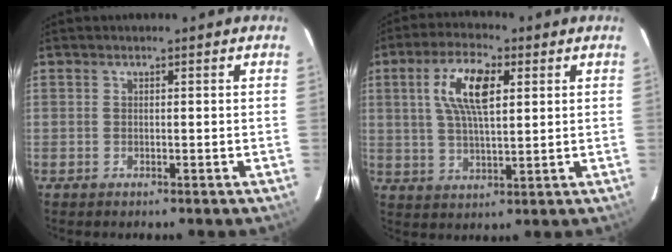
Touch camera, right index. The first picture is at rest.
{"total": 9.9, "force": [3.0, 3.6, 8.8], "torque": [-0.168, 0.014, 0.055]}